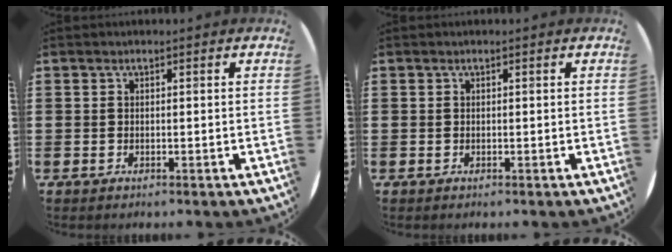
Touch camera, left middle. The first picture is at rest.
{"total": 0.0}